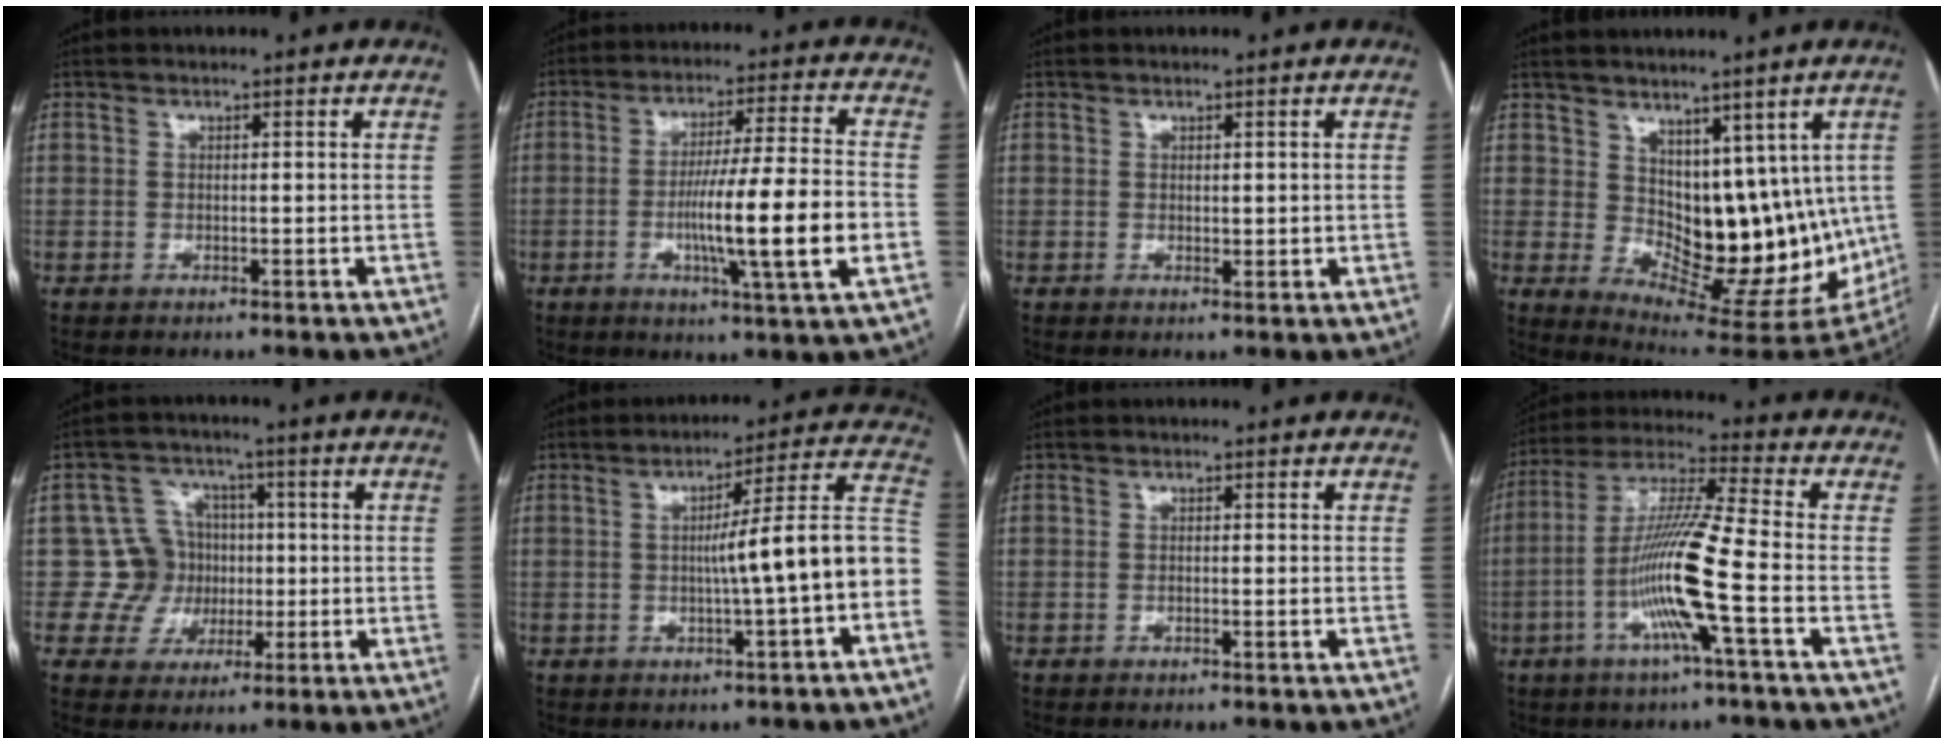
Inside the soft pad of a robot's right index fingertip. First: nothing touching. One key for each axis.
{"total": 14.0, "fx": -3.1, "fy": -0.5, "fz": 13.7, "tx": -0.230, "ty": -0.008, "tz": -0.055}
{"total": 1.1, "fx": 0.4, "fy": 0.7, "fz": 0.7, "tx": -0.008, "ty": -0.005, "tz": 0.009}
{"total": 13.5, "fx": 3.1, "fy": 7.5, "fz": 10.8, "tx": -0.138, "ty": -0.008, "tz": 0.071}
{"total": 7.5, "fx": -0.3, "fy": 7.5, "fz": 0.3, "tx": 0.008, "ty": 0.029, "tz": 0.000}
{"total": 12.7, "fx": -2.3, "fy": -0.5, "fz": 12.5, "tx": -0.160, "ty": 0.031, "tz": -0.034}
{"total": 0.6, "fx": -0.2, "fy": 0.1, "fz": 0.6, "tx": -0.012, "ty": -0.002, "tz": -0.002}
{"total": 13.6, "fx": -3.9, "fy": -0.1, "fz": 13.0, "tx": -0.260, "ty": -0.002, "tz": -0.083}